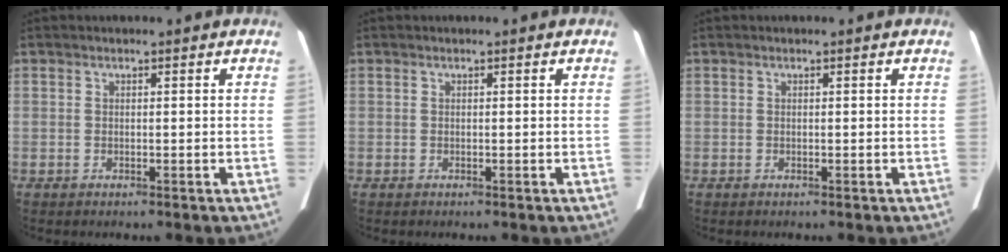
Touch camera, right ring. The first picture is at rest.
{"total": 0.0}
{"total": 0.0}